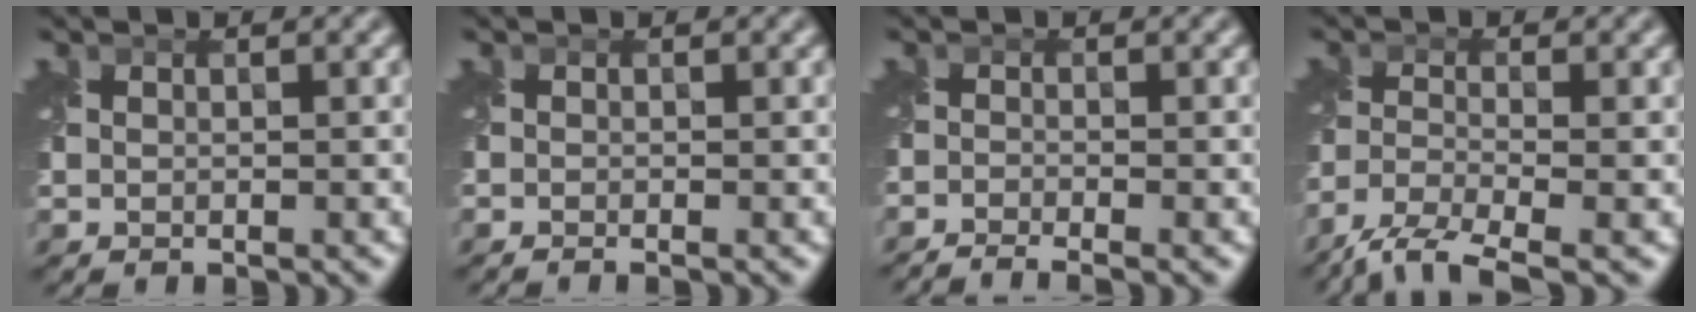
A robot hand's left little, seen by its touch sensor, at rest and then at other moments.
{"total": 0.7, "force": [-0.4, 0.2, 0.5], "torque": [-0.002, -0.003, -0.008]}
{"total": 3.0, "force": [-2.5, 0.5, 1.7], "torque": [-0.026, -0.004, -0.048]}
{"total": 5.2, "force": [-4.1, 1.3, 2.9], "torque": [-0.067, -0.004, -0.088]}